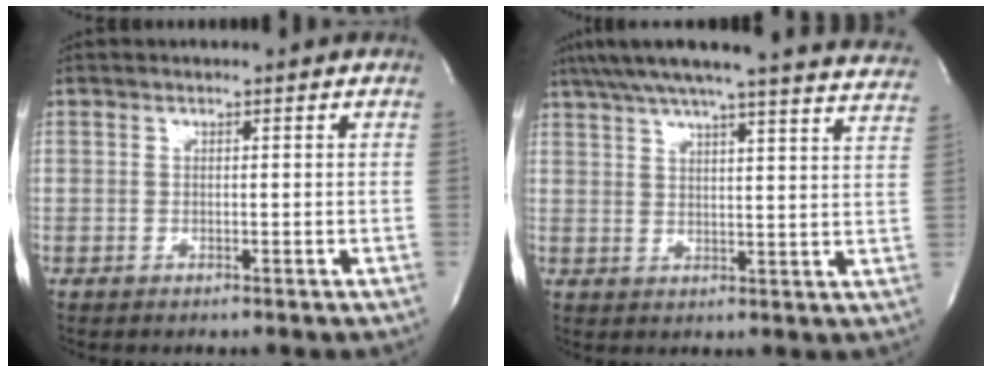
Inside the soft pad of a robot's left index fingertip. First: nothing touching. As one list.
[{"total": 29.0, "force": [26.3, 2.1, 12.0], "torque": [-0.198, -0.039, 0.316]}]